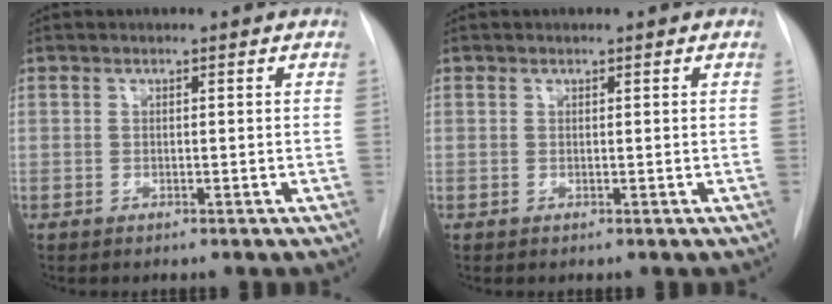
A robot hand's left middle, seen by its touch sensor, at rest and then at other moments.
{"total": 0.0}